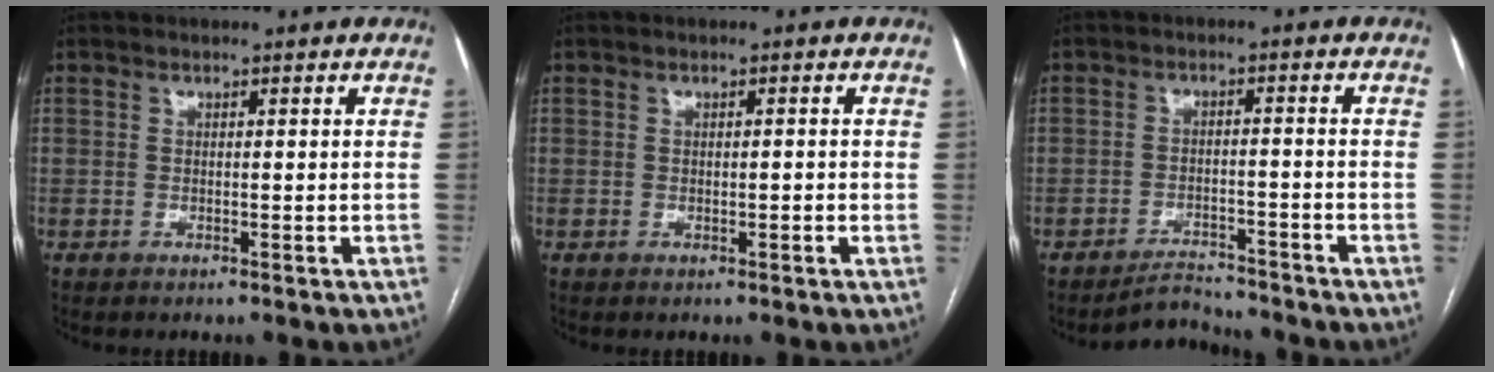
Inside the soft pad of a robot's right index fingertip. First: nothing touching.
{"total": 0.8, "force": [-0.1, 0.2, 0.8], "torque": [-0.015, 0.000, 0.001]}
{"total": 4.2, "force": [-4.2, 0.7, -0.1], "torque": [0.003, -0.002, -0.067]}